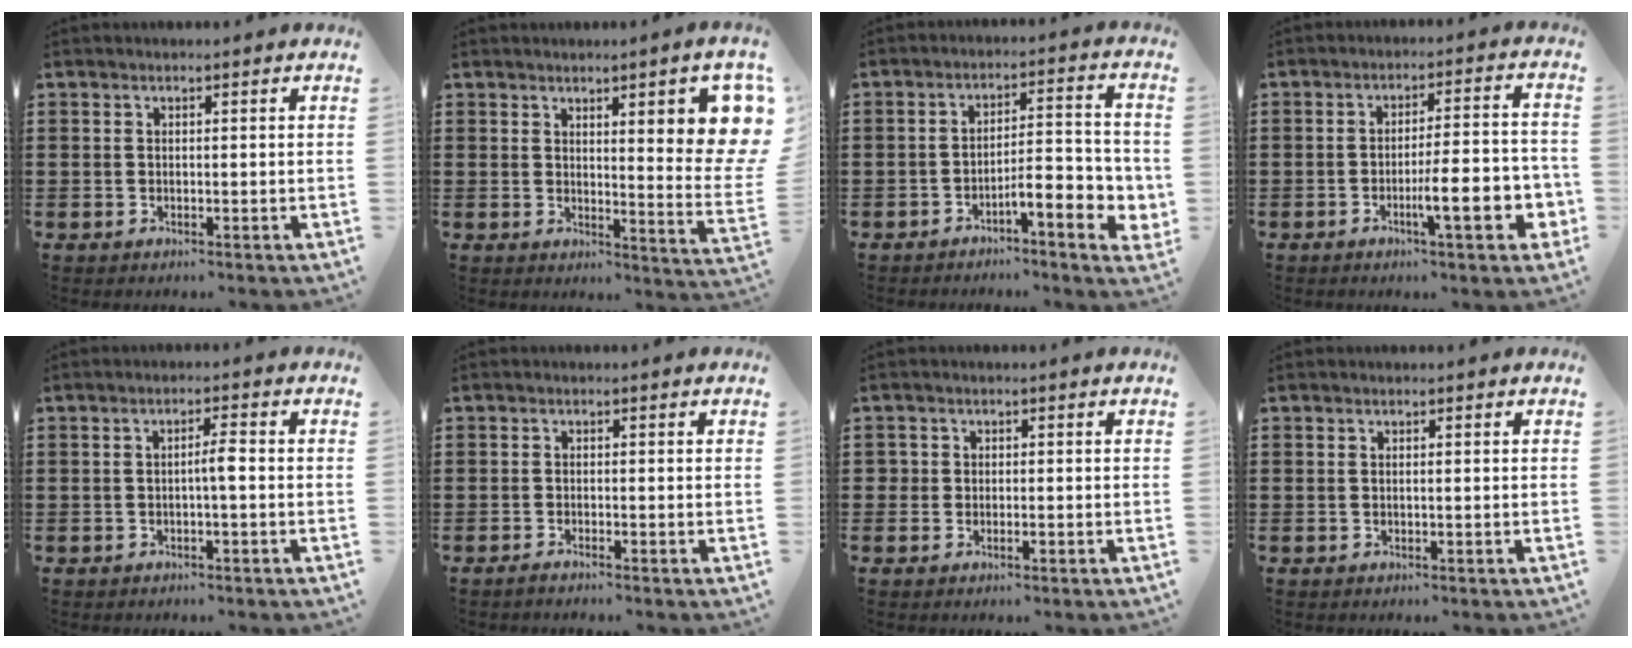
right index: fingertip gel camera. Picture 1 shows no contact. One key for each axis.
{"total": 8.5, "fx": 4.0, "fy": 1.4, "fz": 7.4, "tx": -0.115, "ty": -0.021, "tz": 0.067}
{"total": 6.5, "fx": -3.1, "fy": 1.5, "fz": 5.5, "tx": -0.075, "ty": -0.016, "tz": -0.057}
{"total": 9.4, "fx": -3.3, "fy": 1.8, "fz": 8.6, "tx": -0.129, "ty": -0.004, "tz": -0.054}
{"total": 2.4, "fx": -0.5, "fy": 0.1, "fz": 2.4, "tx": -0.043, "ty": 0.001, "tz": -0.011}
{"total": 0.9, "fx": -0.7, "fy": -0.1, "fz": 0.5, "tx": -0.008, "ty": -0.003, "tz": -0.014}
{"total": 1.2, "fx": -0.2, "fy": 1.0, "fz": 0.5, "tx": -0.013, "ty": 0.003, "tz": -0.005}
{"total": 0.0}